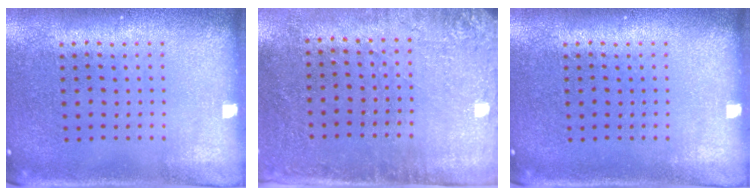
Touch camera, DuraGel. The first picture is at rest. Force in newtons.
{"total": 2.8, "press": 2.3, "slide": 1.6}
{"total": 0.0}